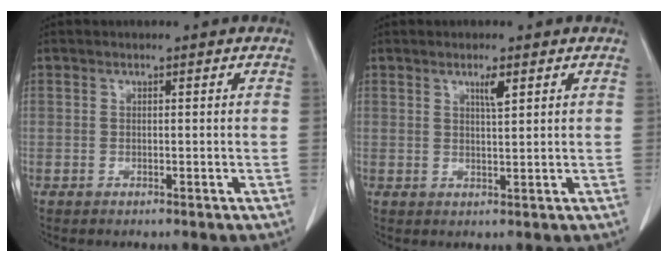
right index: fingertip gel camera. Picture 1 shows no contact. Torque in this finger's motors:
{"motor_torque": [0.28, 0.26, 0.01, 0.02]}